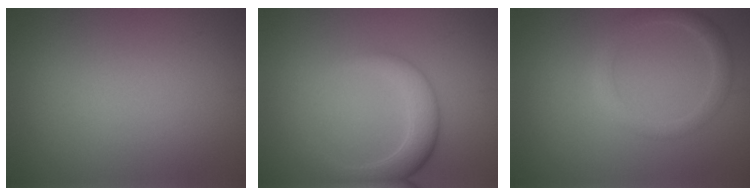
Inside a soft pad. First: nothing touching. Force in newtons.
{"total": 4.0, "press": 4.0, "slide": 0.3}
{"total": 2.2, "press": 2.2, "slide": 0.1}